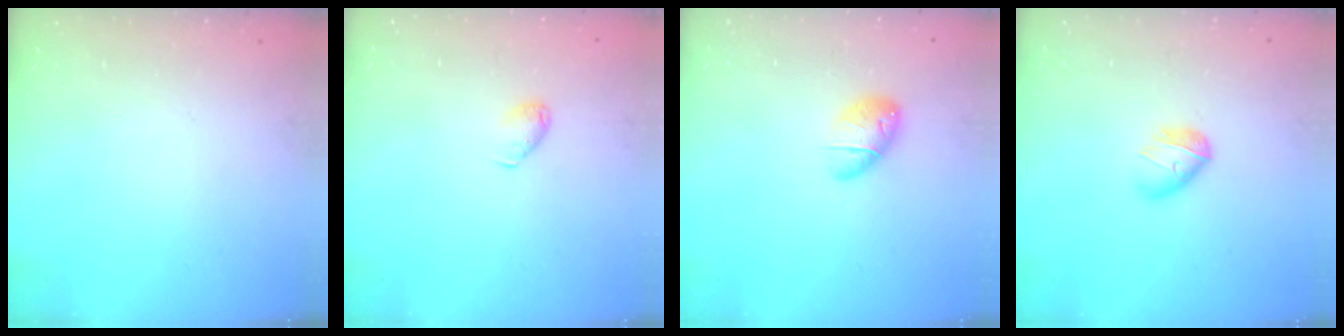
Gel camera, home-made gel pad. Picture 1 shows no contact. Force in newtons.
{"total": 5.0, "press": 4.9, "slide": 0.9}
{"total": 8.5, "press": 8.2, "slide": 2.0}
{"total": 6.2, "press": 6.1, "slide": 0.9}